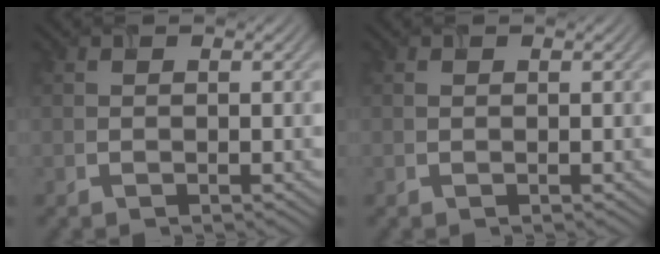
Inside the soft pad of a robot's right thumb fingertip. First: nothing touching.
{"total": 0.0}